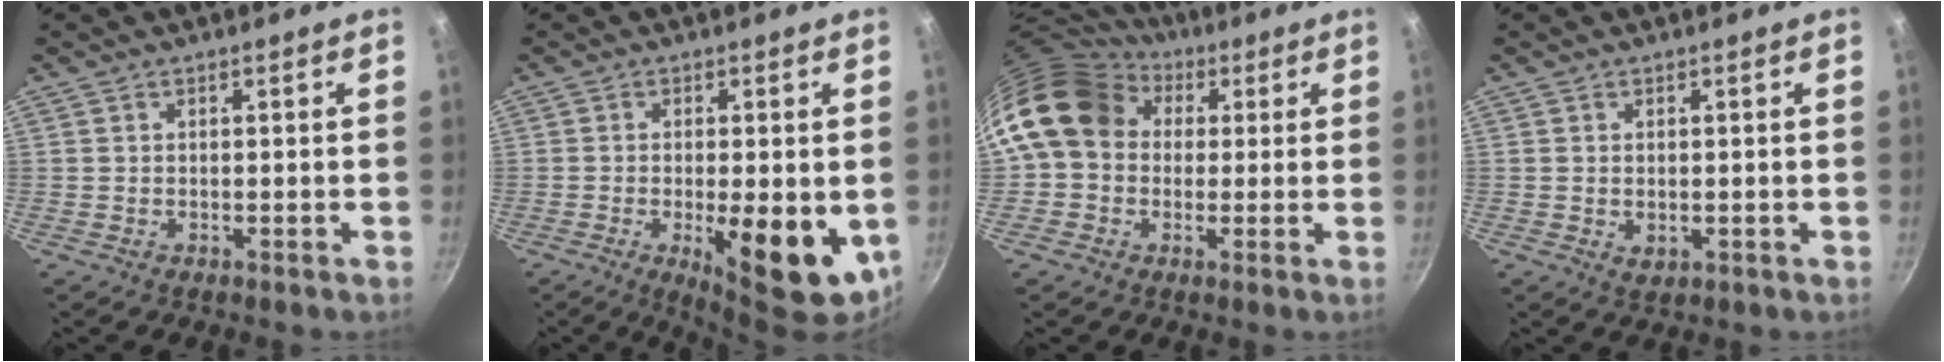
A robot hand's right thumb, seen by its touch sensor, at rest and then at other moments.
{"total": 14.1, "force": [-3.2, 4.9, 12.8], "torque": [-0.162, -0.005, -0.034]}
{"total": 14.5, "force": [3.6, 11.8, 7.7], "torque": [-0.111, 0.024, 0.049]}
{"total": 2.0, "force": [0.0, 1.4, 1.4], "torque": [-0.022, -0.004, 0.003]}